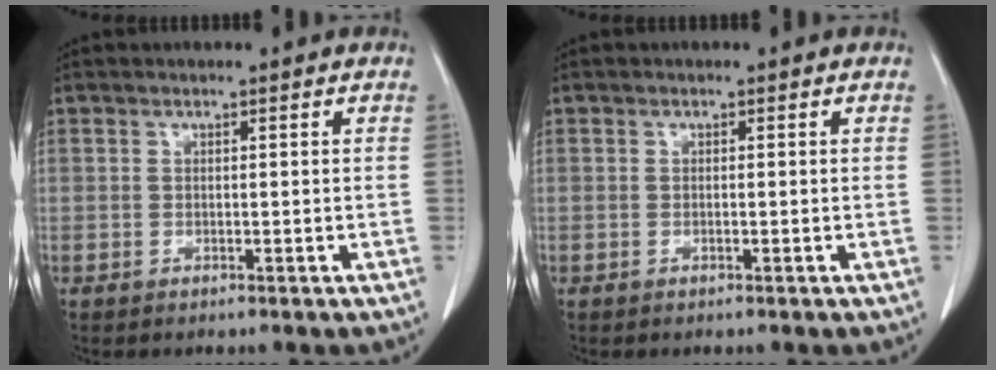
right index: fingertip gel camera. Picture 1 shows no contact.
{"total": 0.0}